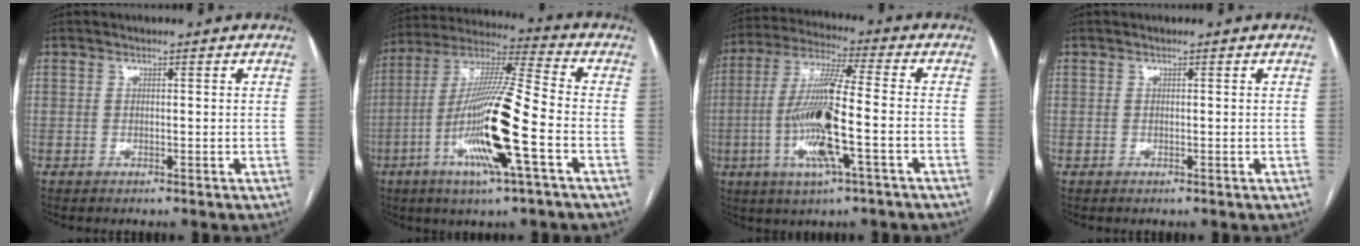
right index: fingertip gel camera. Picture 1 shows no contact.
{"total": 17.5, "force": [-5.6, 0.7, 16.6], "torque": [-0.330, -0.011, -0.105]}
{"total": 13.9, "force": [-3.5, 0.8, 13.4], "torque": [-0.272, -0.007, -0.069]}
{"total": 0.0}